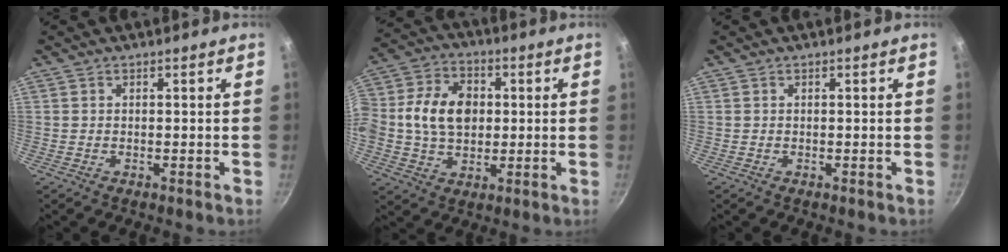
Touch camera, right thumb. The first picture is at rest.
{"total": 13.4, "force": [0.2, 10.1, 8.7], "torque": [-0.144, 0.023, -0.013]}
{"total": 0.0}